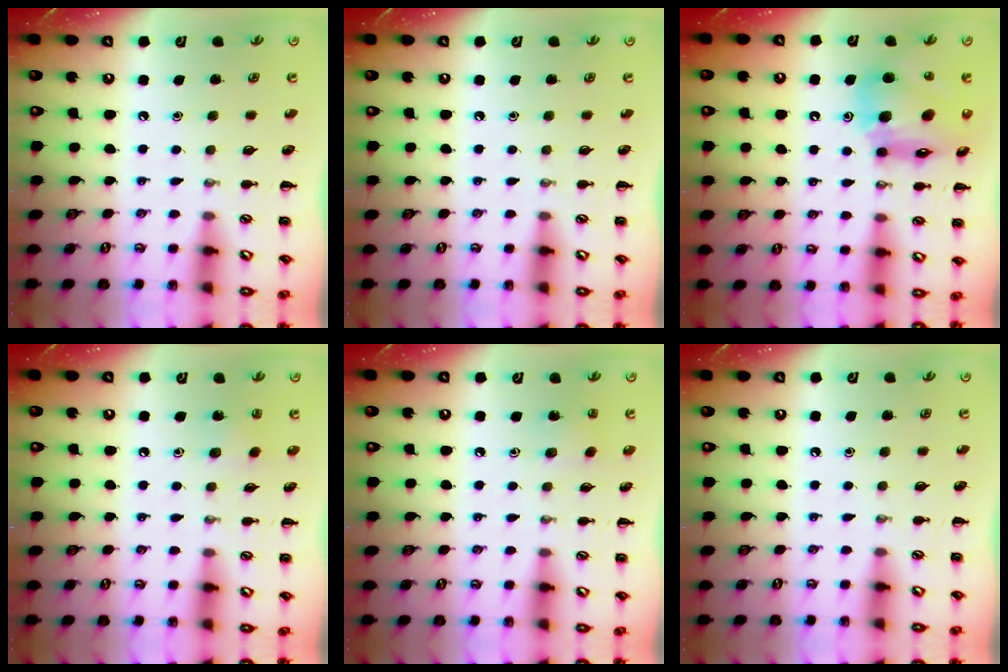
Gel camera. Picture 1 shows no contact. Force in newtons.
{"total": 0.0}
{"total": 16.4, "press": 15.6, "slide": 5.1}
{"total": 2.8, "press": 2.7, "slide": 0.9}
{"total": 6.1, "press": 5.9, "slide": 1.8}
{"total": 0.0}